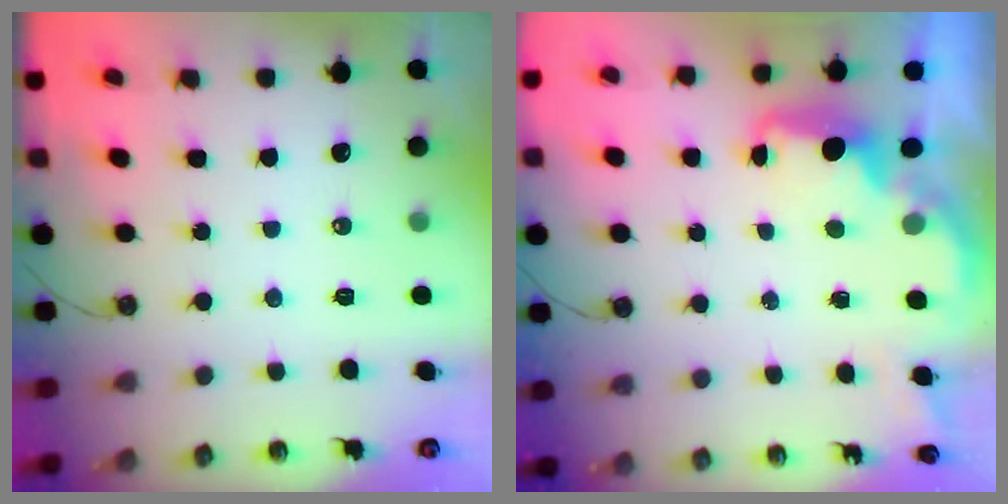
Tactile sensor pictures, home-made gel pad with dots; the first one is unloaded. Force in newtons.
{"total": 2.7, "press": 2.7, "slide": 0.6}